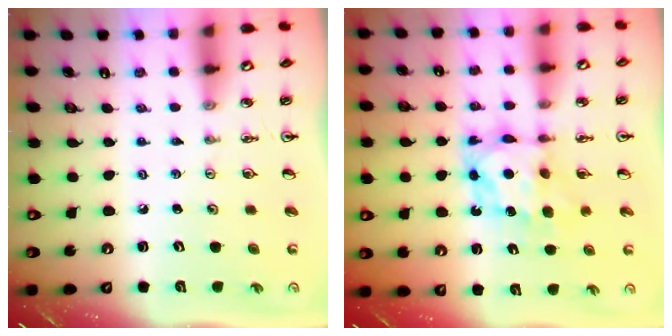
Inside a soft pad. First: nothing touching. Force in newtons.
{"total": 6.9, "press": 6.9, "slide": 0.5}